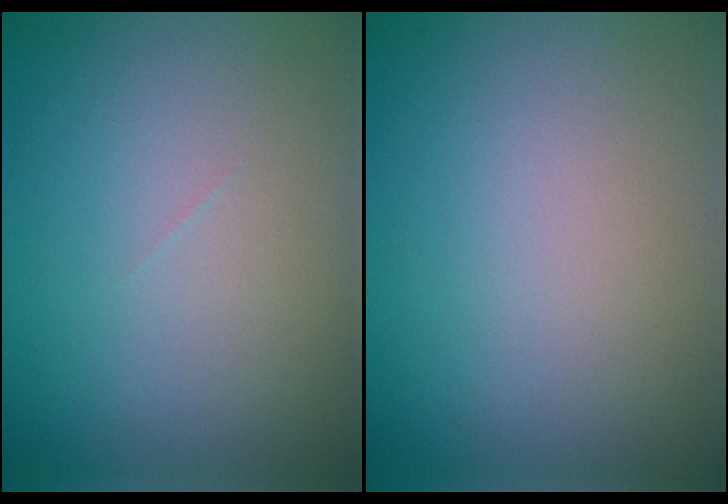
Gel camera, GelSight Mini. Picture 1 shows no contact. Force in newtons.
{"total": 0.0}